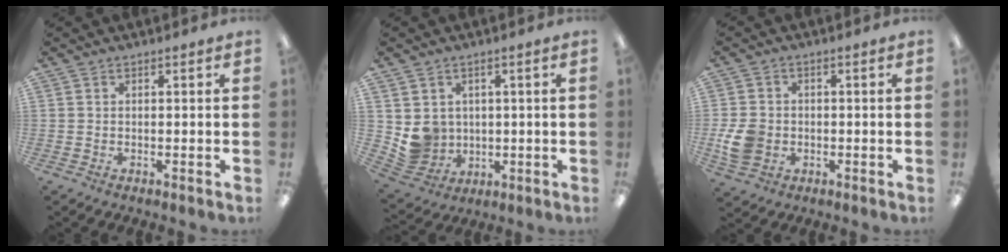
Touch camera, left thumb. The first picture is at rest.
{"total": 6.7, "force": [2.0, 6.3, 0.9], "torque": [-0.038, -0.010, 0.052]}
{"total": 6.7, "force": [-1.3, 5.5, 3.6], "torque": [-0.070, 0.008, -0.019]}